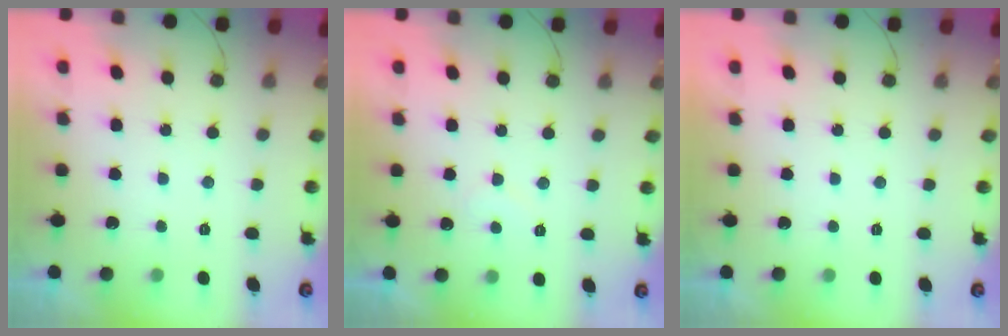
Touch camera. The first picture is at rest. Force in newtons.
{"total": 5.2, "press": 5.1, "slide": 0.4}
{"total": 1.8, "press": 1.8, "slide": 0.1}